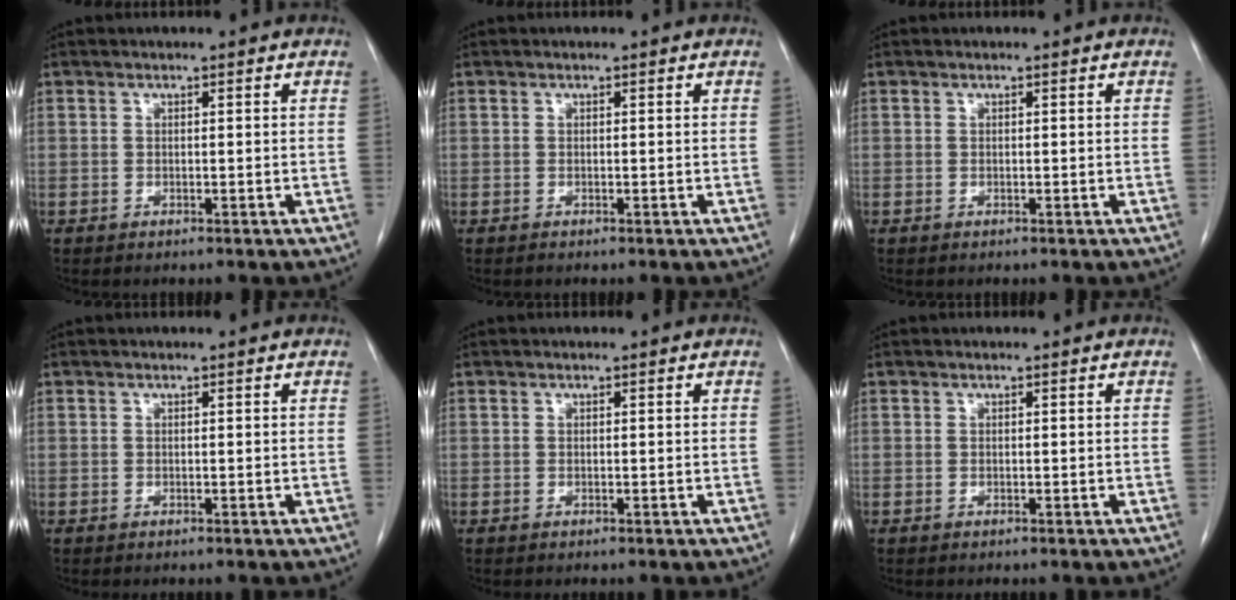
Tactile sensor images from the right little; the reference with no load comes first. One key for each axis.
{"total": 0.0}
{"total": 0.0}
{"total": 0.0}
{"total": 0.0}
{"total": 0.0}